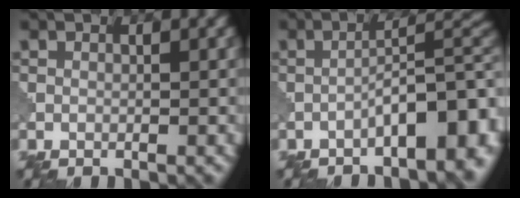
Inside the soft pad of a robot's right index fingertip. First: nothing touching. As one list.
[{"total": 8.3, "force": [-3.7, 2.4, 7.0], "torque": [-0.098, 0.011, -0.054]}]